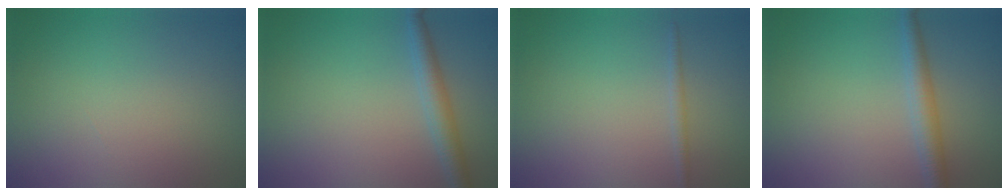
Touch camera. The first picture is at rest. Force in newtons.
{"total": 2.3, "press": 2.3, "slide": 0.1}
{"total": 0.8, "press": 0.8, "slide": 0.0}
{"total": 2.4, "press": 2.4, "slide": 0.1}